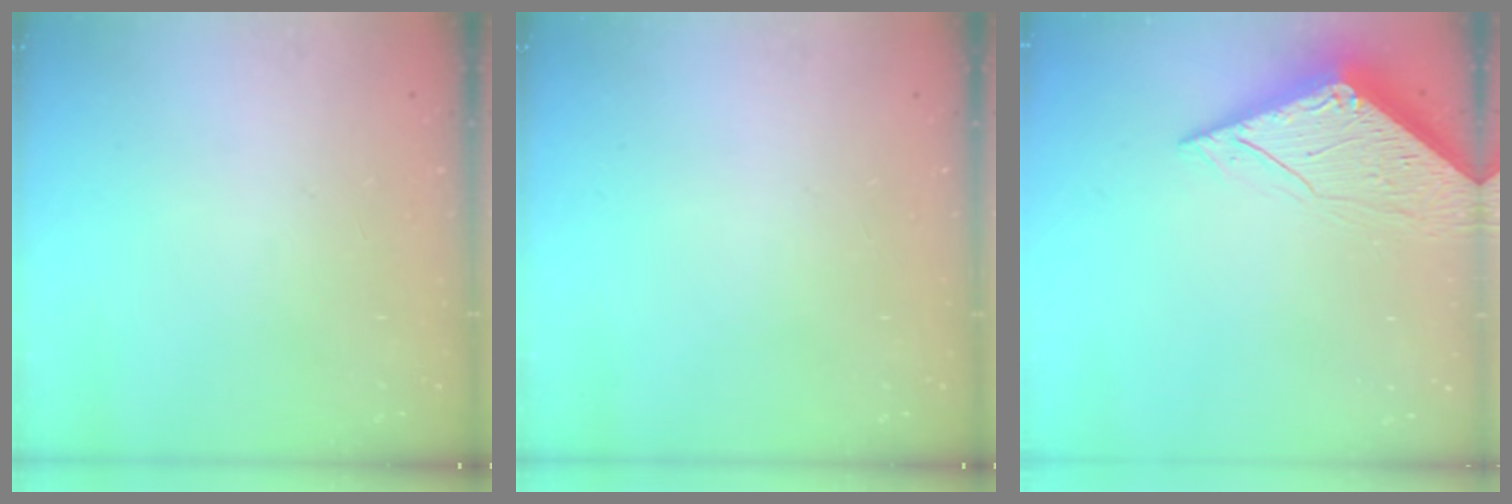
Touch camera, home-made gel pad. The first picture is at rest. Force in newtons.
{"total": 0.0}
{"total": 6.7, "press": 6.7, "slide": 0.5}